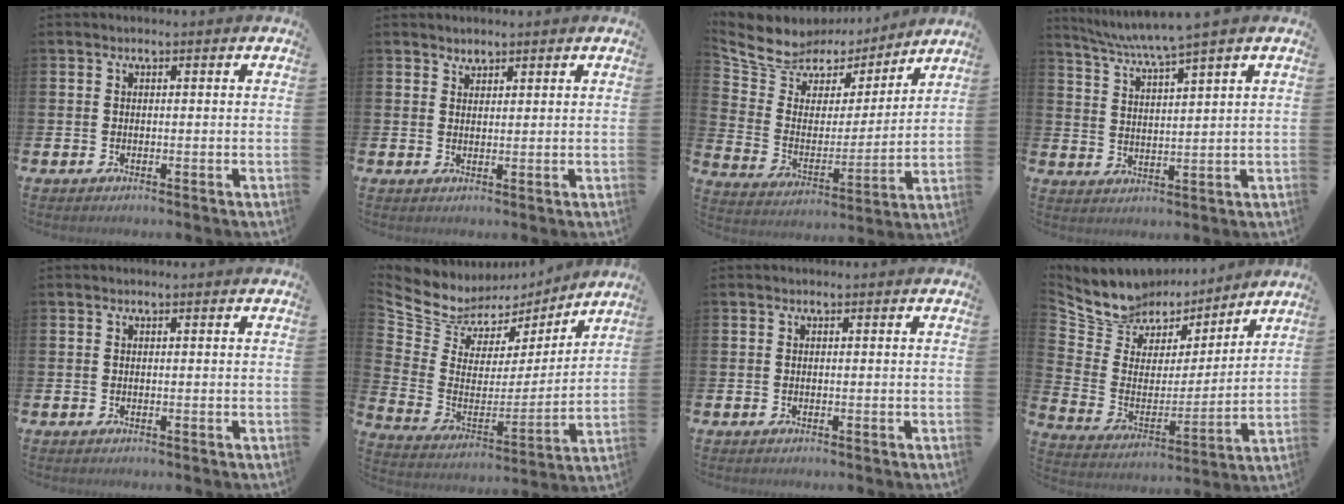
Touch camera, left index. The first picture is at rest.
{"total": 1.8, "force": [1.7, 0.6, -0.2], "torque": [0.008, -0.004, 0.032]}
{"total": 7.6, "force": [6.7, 3.4, 0.1], "torque": [-0.050, -0.055, 0.120]}
{"total": 4.9, "force": [4.4, -1.0, 1.8], "torque": [-0.055, -0.026, 0.077]}
{"total": 0.0}
{"total": 7.4, "force": [6.2, 4.0, 0.6], "torque": [-0.058, -0.047, 0.109]}
{"total": 0.0}
{"total": 8.7, "force": [8.0, 3.4, -0.6], "torque": [-0.046, -0.068, 0.145]}